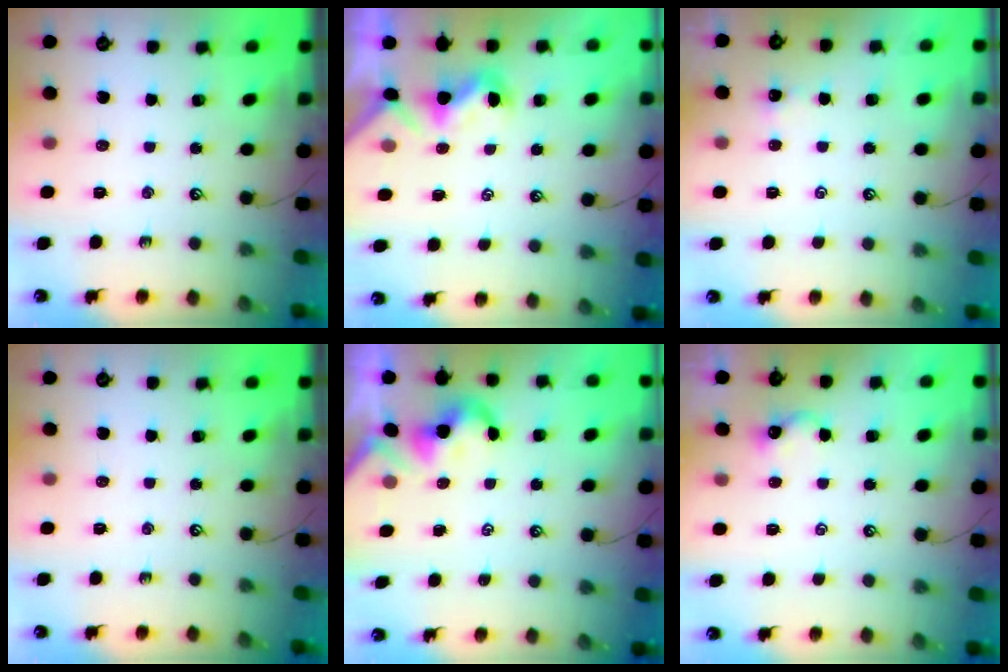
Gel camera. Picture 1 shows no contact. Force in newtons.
{"total": 1.0, "press": 0.8, "slide": 0.6}
{"total": 3.1, "press": 3.1, "slide": 0.0}
{"total": 0.0}
{"total": 2.1, "press": 2.0, "slide": 0.5}
{"total": 2.4, "press": 2.4, "slide": 0.2}